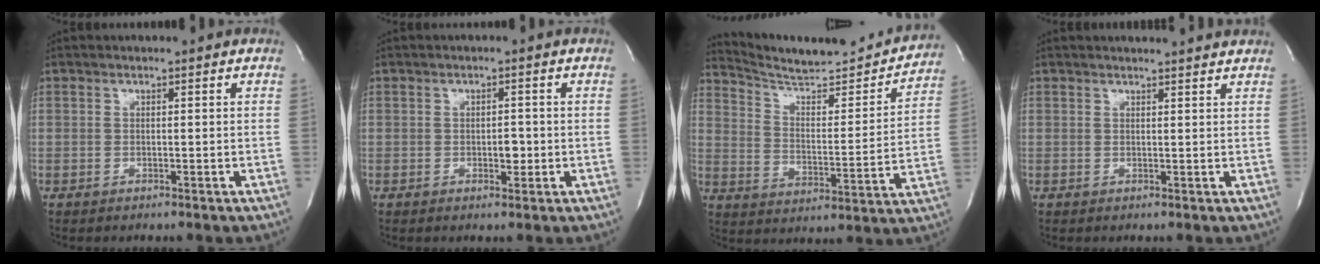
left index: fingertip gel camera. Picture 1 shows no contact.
{"total": 1.9, "force": [-0.5, 1.0, 1.6], "torque": [-0.021, -0.001, -0.005]}
{"total": 20.5, "force": [19.4, 2.3, 6.3], "torque": [-0.093, -0.039, 0.272]}
{"total": 5.6, "force": [5.5, -0.2, 1.3], "torque": [-0.015, 0.003, 0.049]}